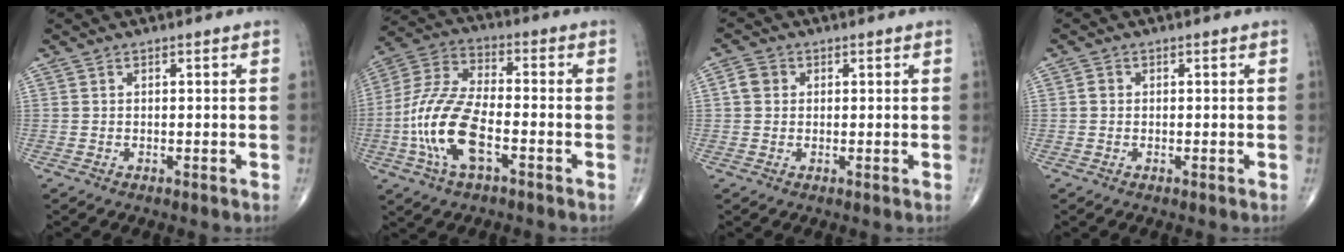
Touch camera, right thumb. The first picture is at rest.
{"total": 14.9, "force": [-4.6, 6.6, 12.5], "torque": [-0.270, 0.027, -0.090]}
{"total": 2.9, "force": [0.4, 2.5, 1.3], "torque": [-0.019, 0.007, 0.004]}
{"total": 1.0, "force": [0.0, 0.9, 0.4], "torque": [-0.005, 0.002, -0.002]}